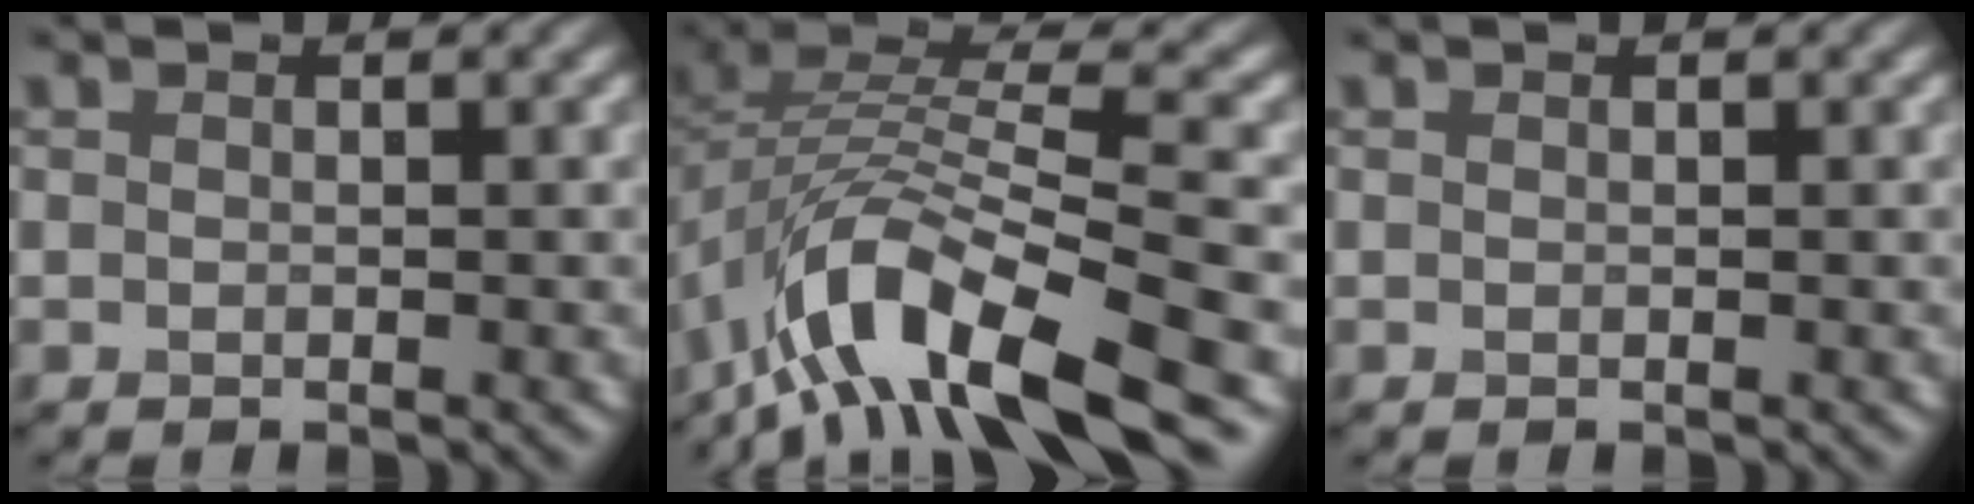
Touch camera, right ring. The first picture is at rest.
{"total": 11.5, "force": [-6.3, 3.7, 8.9], "torque": [-0.159, 0.009, -0.126]}
{"total": 0.0}